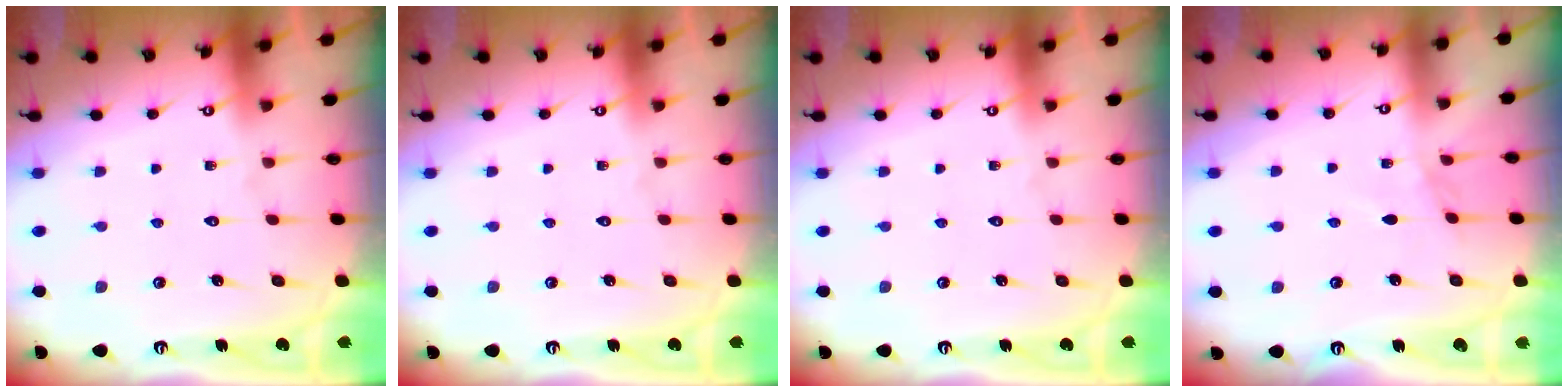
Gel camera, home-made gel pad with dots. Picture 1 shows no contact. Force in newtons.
{"total": 0.0}
{"total": 0.0}
{"total": 3.6, "press": 3.6, "slide": 0.4}